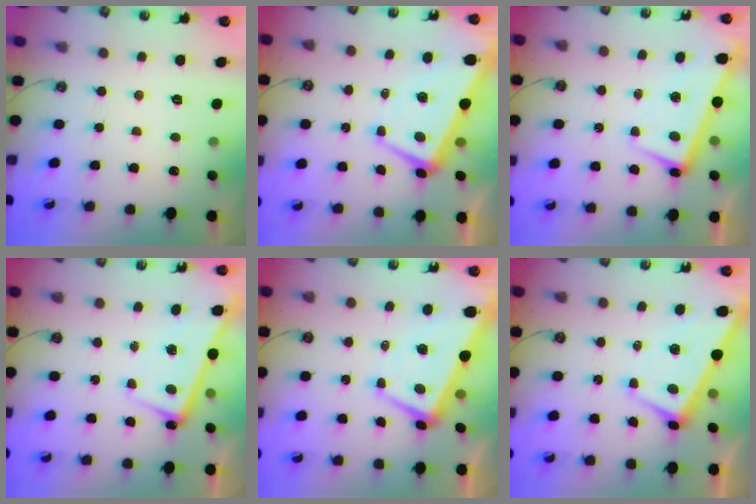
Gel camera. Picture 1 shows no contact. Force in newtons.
{"total": 2.0, "press": 1.6, "slide": 1.2}
{"total": 2.6, "press": 2.5, "slide": 0.6}
{"total": 2.6, "press": 2.5, "slide": 0.7}
{"total": 2.0, "press": 1.6, "slide": 1.2}
{"total": 2.5, "press": 2.4, "slide": 0.9}